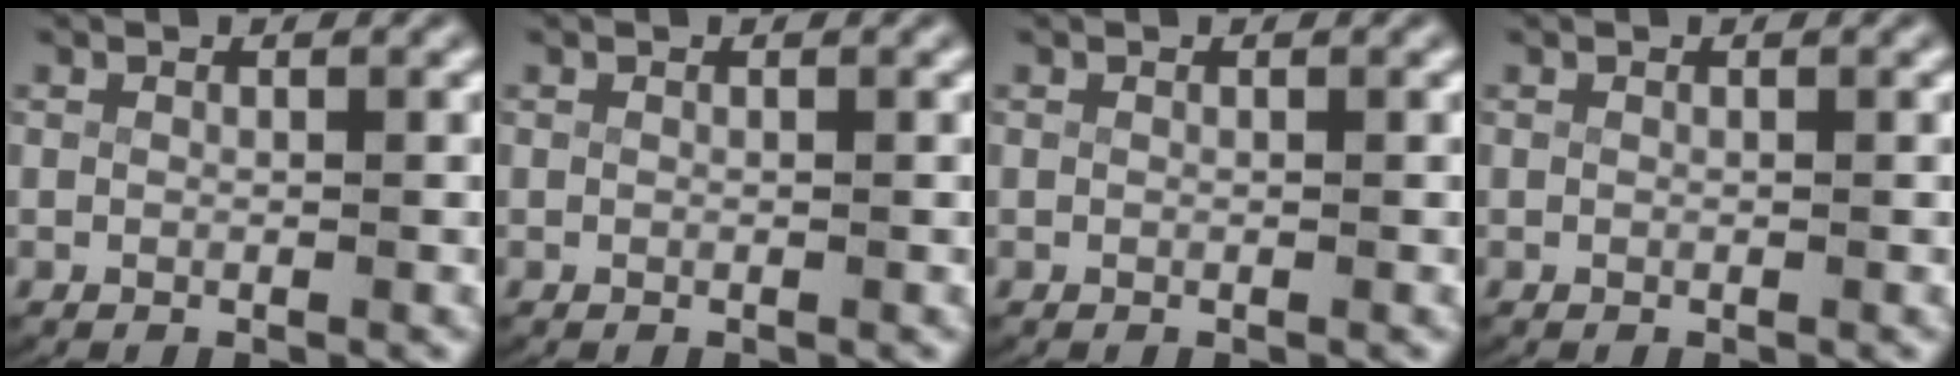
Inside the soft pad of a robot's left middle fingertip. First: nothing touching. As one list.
[{"total": 0.0}, {"total": 0.0}, {"total": 0.0}]